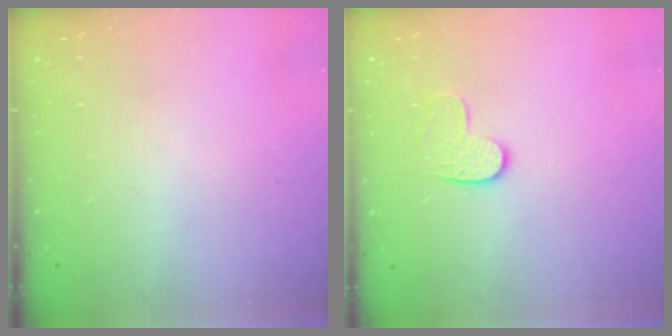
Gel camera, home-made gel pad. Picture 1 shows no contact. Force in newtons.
{"total": 5.7, "press": 5.7, "slide": 0.4}